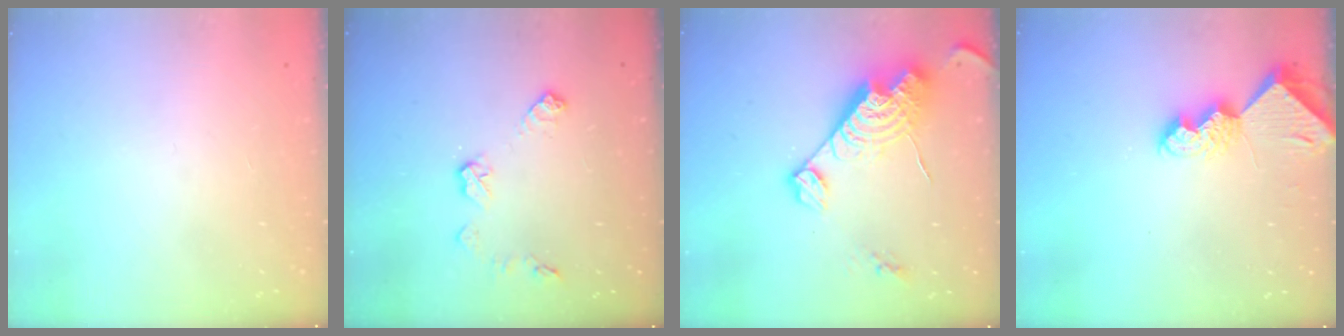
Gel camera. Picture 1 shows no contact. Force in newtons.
{"total": 8.4, "press": 8.4, "slide": 0.3}
{"total": 16.7, "press": 16.7, "slide": 1.3}
{"total": 7.6, "press": 7.5, "slide": 0.7}